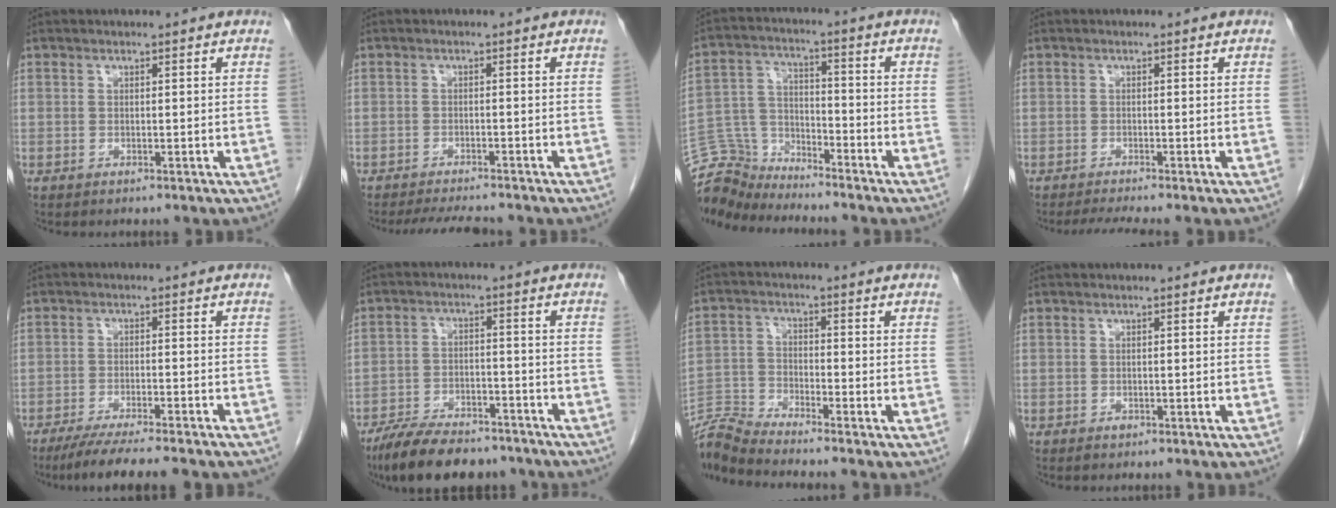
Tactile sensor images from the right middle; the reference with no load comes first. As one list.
[{"total": 6.5, "force": [-5.9, 0.7, 2.6], "torque": [-0.038, -0.014, -0.090]}, {"total": 8.5, "force": [-8.3, 1.7, 0.1], "torque": [-0.011, 0.010, -0.164]}, {"total": 3.1, "force": [-2.9, -0.8, 0.7], "torque": [-0.021, -0.020, -0.051]}, {"total": 12.7, "force": [-10.8, 1.0, 6.7], "torque": [-0.088, -0.022, -0.157]}, {"total": 13.7, "force": [-11.2, 4.5, 6.4], "torque": [-0.098, -0.003, -0.175]}, {"total": 7.0, "force": [-6.8, -1.5, 0.8], "torque": [-0.023, -0.009, -0.135]}, {"total": 0.6, "force": [-0.4, 0.3, 0.3], "torque": [-0.006, 0.001, -0.004]}]